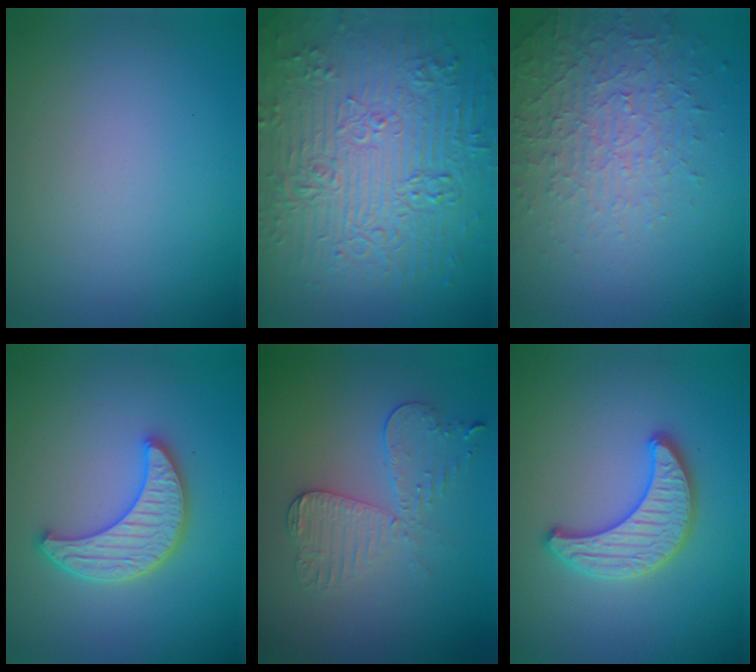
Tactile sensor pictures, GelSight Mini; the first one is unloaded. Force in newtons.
{"total": 11.0, "press": 7.3, "slide": 8.2}
{"total": 4.5, "press": 3.1, "slide": 3.3}
{"total": 4.5, "press": 4.0, "slide": 2.1}
{"total": 4.0, "press": 3.4, "slide": 2.0}
{"total": 3.3, "press": 3.3, "slide": 0.2}